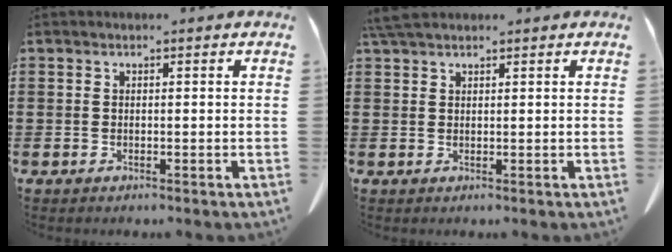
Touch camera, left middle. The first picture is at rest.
{"total": 2.8, "force": [2.2, 0.7, 1.6], "torque": [-0.039, 0.003, 0.044]}